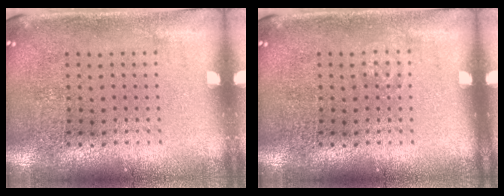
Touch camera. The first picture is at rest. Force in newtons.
{"total": 0.6, "press": 0.6, "slide": 0.2}